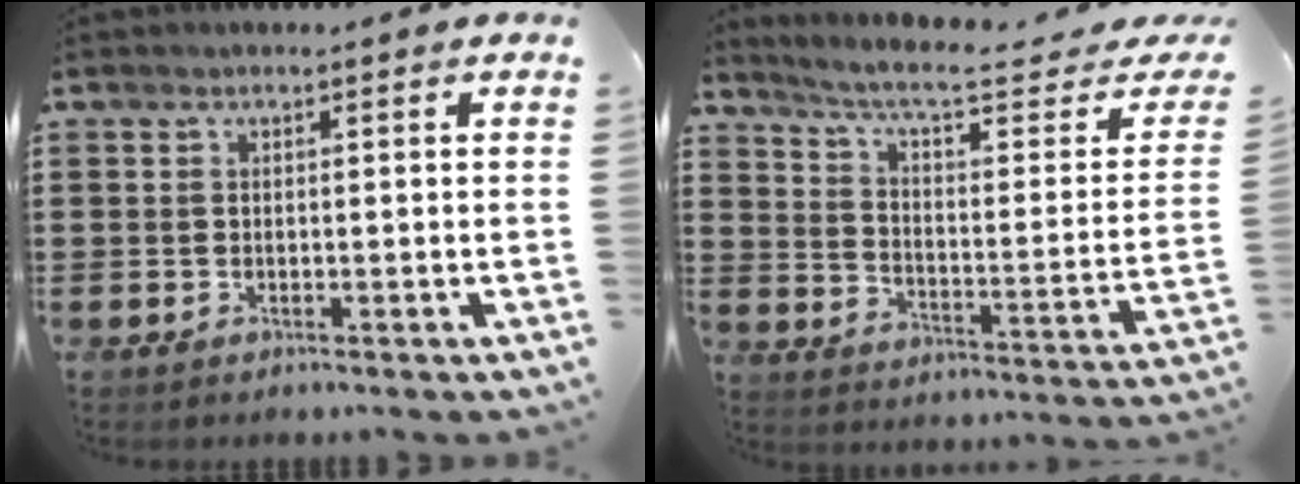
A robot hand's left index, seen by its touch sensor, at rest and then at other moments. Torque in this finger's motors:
{"motor_torque": [2.14, 0.00, 0.40, 0.07]}